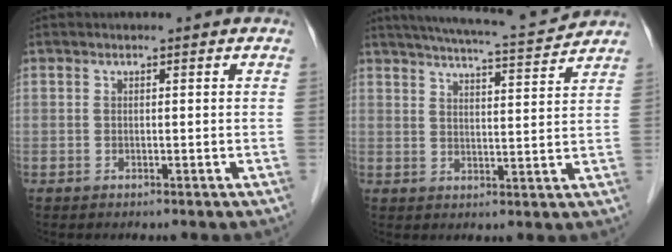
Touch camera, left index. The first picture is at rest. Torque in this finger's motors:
{"motor_torque": [0.36, -0.76, 0.04, -0.01]}